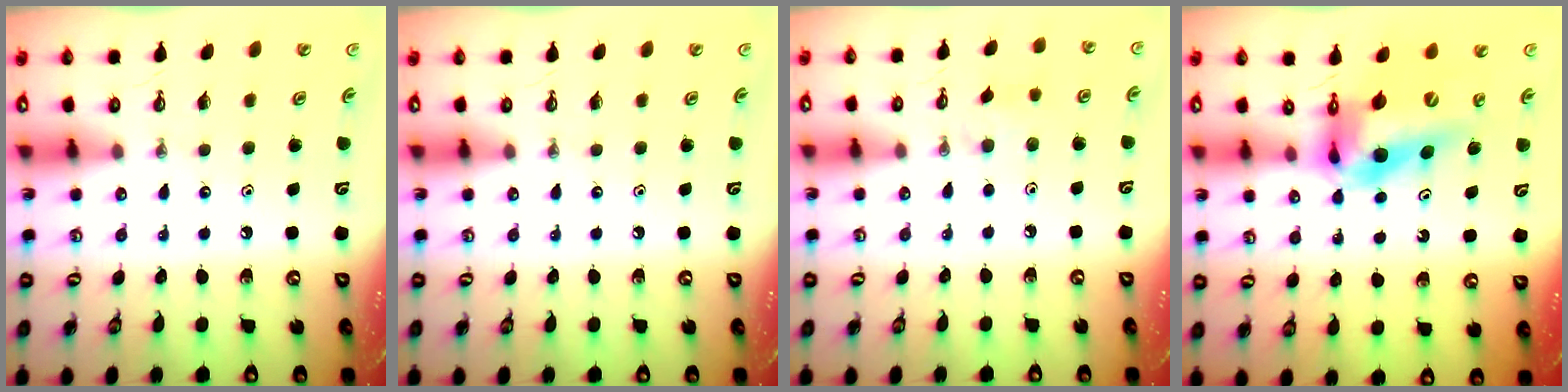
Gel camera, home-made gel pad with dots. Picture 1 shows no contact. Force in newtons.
{"total": 0.0}
{"total": 6.5, "press": 6.3, "slide": 1.3}
{"total": 13.8, "press": 13.8, "slide": 1.2}